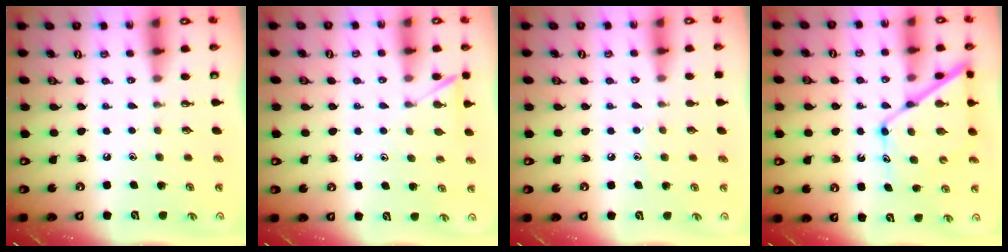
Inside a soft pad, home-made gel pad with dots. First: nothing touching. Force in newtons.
{"total": 7.9, "press": 7.8, "slide": 0.7}
{"total": 4.8, "press": 4.8, "slide": 0.4}
{"total": 13.3, "press": 13.2, "slide": 1.2}